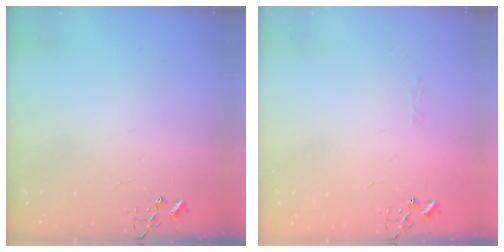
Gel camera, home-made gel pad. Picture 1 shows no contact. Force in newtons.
{"total": 3.2, "press": 3.2, "slide": 0.5}